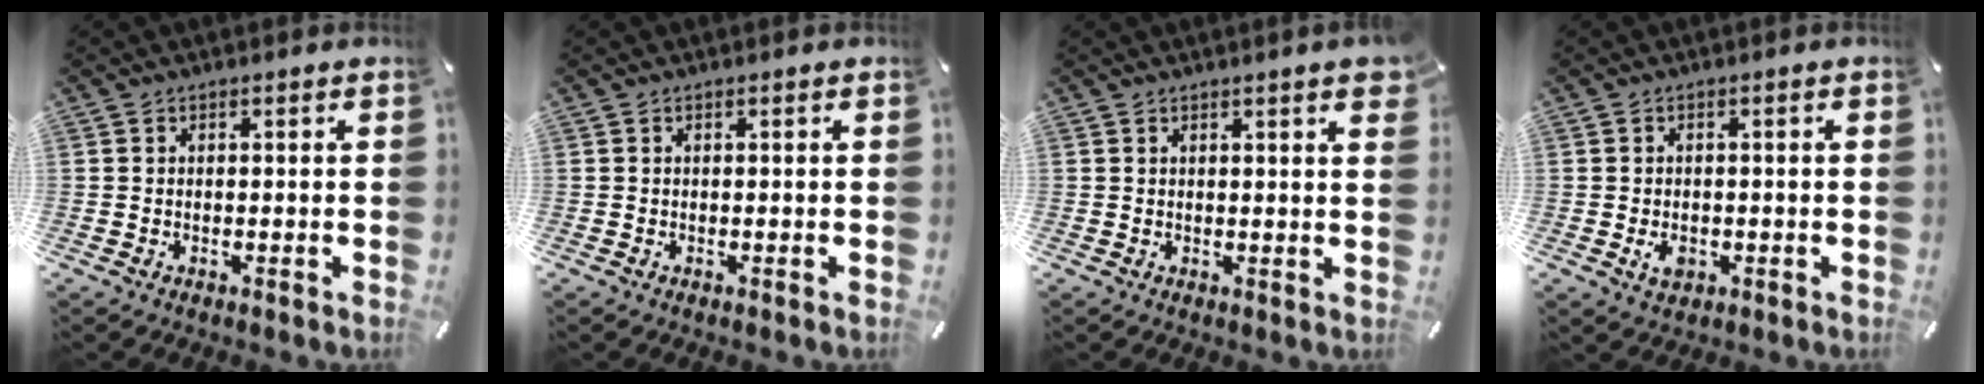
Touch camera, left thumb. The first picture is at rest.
{"total": 0.0}
{"total": 3.0, "force": [1.7, 0.3, 2.4], "torque": [-0.041, -0.004, 0.028]}
{"total": 2.9, "force": [-0.9, 2.0, 1.9], "torque": [-0.039, 0.000, -0.016]}